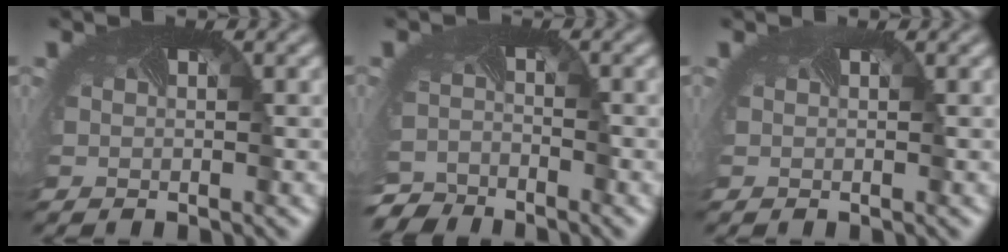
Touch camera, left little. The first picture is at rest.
{"total": 4.8, "force": [-4.7, 1.2, 0.2], "torque": [-0.012, -0.030, -0.087]}
{"total": 0.0}